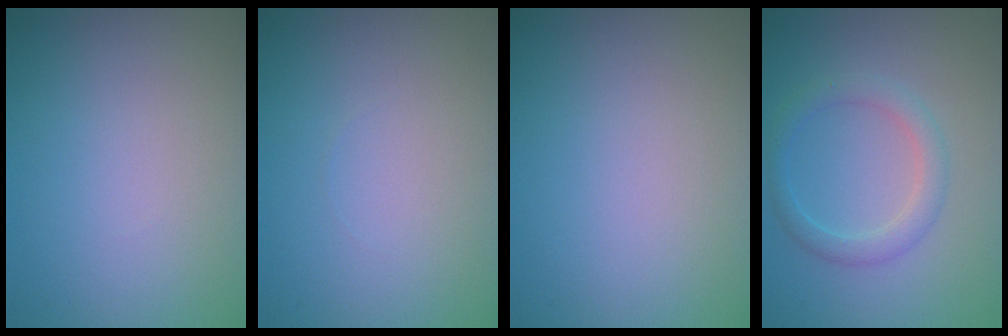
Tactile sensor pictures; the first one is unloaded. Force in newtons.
{"total": 0.0}
{"total": 0.0}
{"total": 2.4, "press": 2.4, "slide": 0.1}